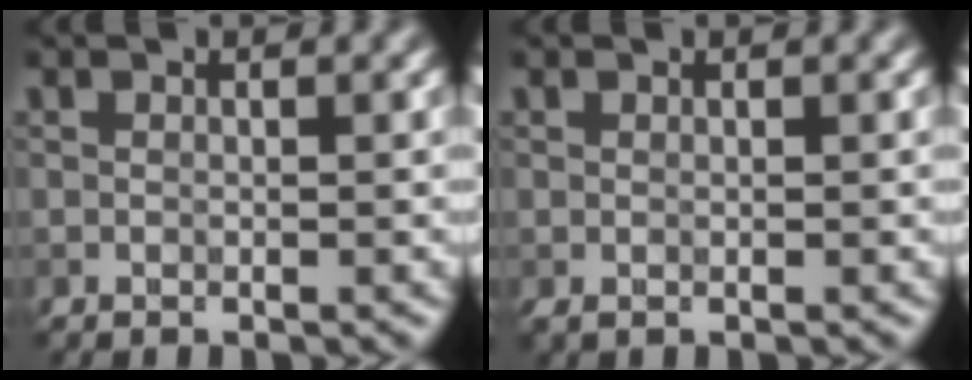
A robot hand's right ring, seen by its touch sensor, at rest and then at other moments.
{"total": 0.8, "force": [-0.2, 0.5, 0.6], "torque": [-0.010, -0.001, -0.002]}